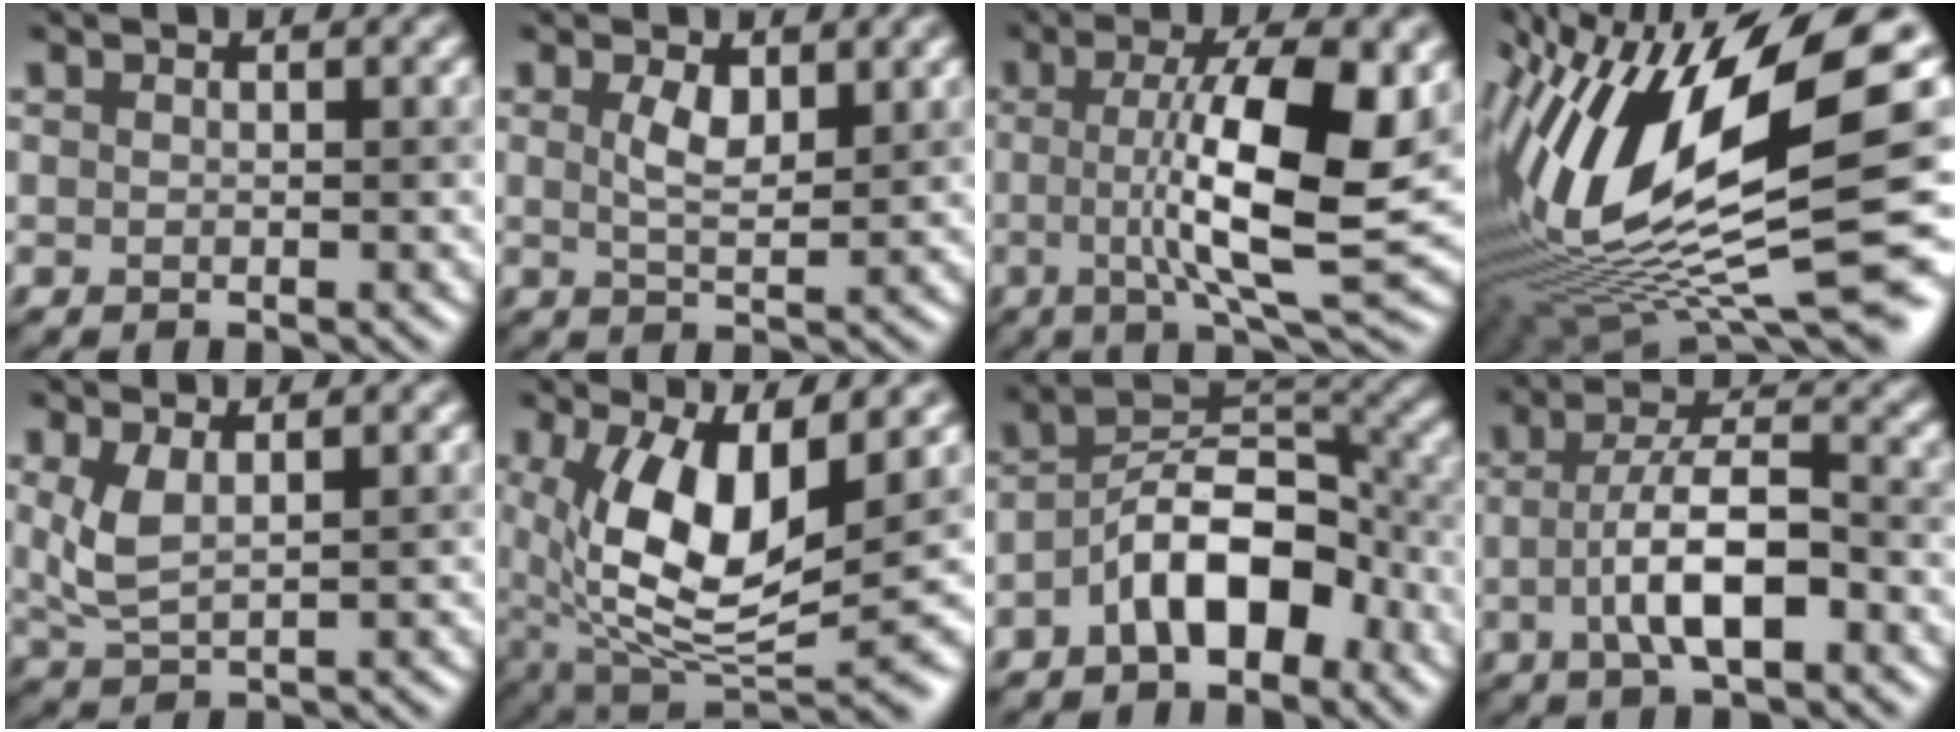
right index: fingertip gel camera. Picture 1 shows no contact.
{"total": 2.2, "force": [1.0, 0.8, 1.7], "torque": [-0.038, -0.003, 0.021]}
{"total": 10.7, "force": [0.4, 2.7, 10.4], "torque": [-0.160, -0.001, 0.007]}
{"total": 15.7, "force": [1.9, 4.4, 14.9], "torque": [-0.288, 0.008, 0.043]}
{"total": 2.9, "force": [1.2, 1.1, 2.4], "torque": [-0.060, -0.003, 0.029]}
{"total": 10.0, "force": [1.7, 3.7, 9.2], "torque": [-0.183, -0.018, 0.034]}
{"total": 7.8, "force": [-3.3, 4.0, 5.8], "torque": [-0.082, 0.019, -0.070]}
{"total": 6.2, "force": [-1.7, 2.0, 5.6], "torque": [-0.102, 0.007, -0.034]}